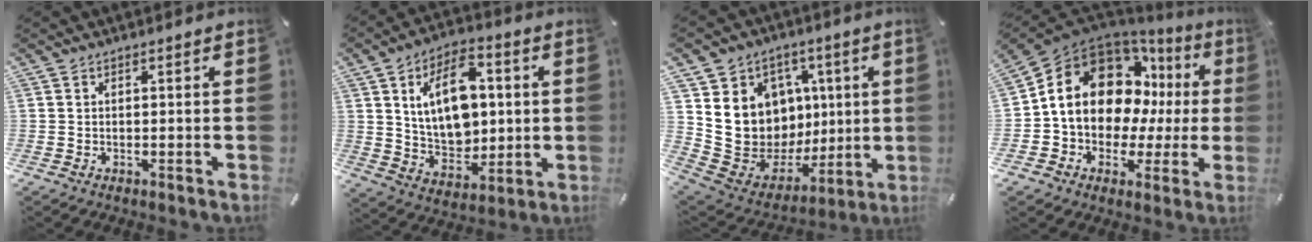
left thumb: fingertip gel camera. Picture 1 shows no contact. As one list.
[{"total": 15.5, "force": [3.6, 10.7, 10.6], "torque": [-0.183, 0.001, 0.062]}, {"total": 14.9, "force": [1.9, 14.3, 3.5], "torque": [-0.040, -0.040, 0.070]}, {"total": 17.2, "force": [4.5, 12.6, 10.7], "torque": [-0.195, -0.026, 0.079]}]